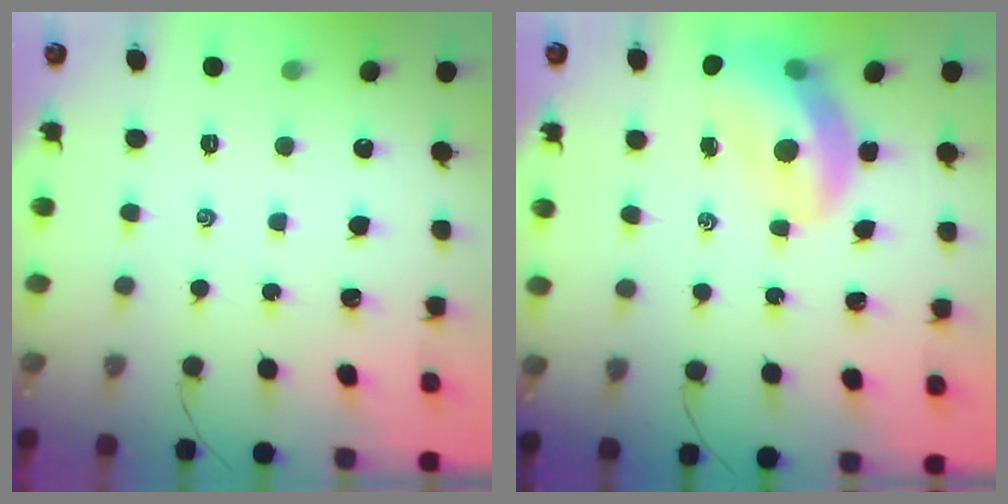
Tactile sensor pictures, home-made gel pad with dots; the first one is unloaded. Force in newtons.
{"total": 11.8, "press": 11.3, "slide": 3.3}